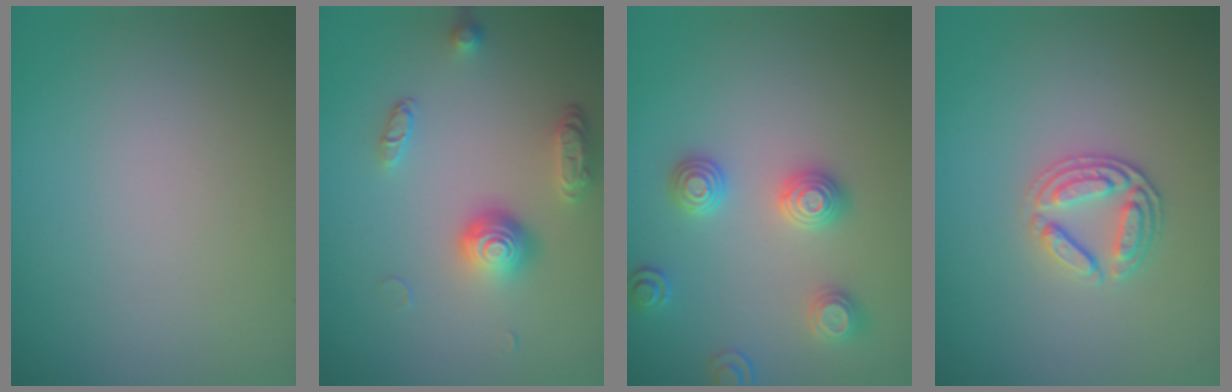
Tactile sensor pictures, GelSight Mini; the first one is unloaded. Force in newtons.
{"total": 3.8, "press": 2.8, "slide": 2.5}
{"total": 3.0, "press": 2.9, "slide": 0.6}
{"total": 2.6, "press": 2.4, "slide": 1.0}